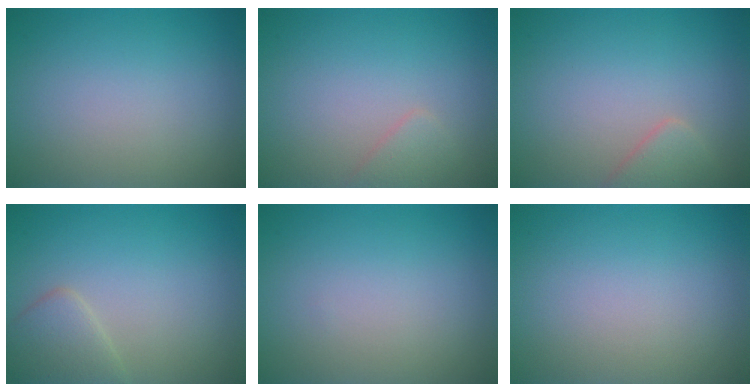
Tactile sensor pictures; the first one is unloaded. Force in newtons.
{"total": 1.2, "press": 1.2, "slide": 0.0}
{"total": 1.9, "press": 1.9, "slide": 0.2}
{"total": 2.5, "press": 2.5, "slide": 0.2}
{"total": 0.0}
{"total": 0.0}